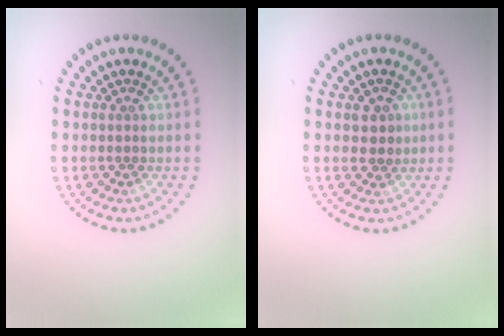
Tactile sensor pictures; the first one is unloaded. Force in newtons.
{"total": 1.9, "press": 1.8, "slide": 0.5}